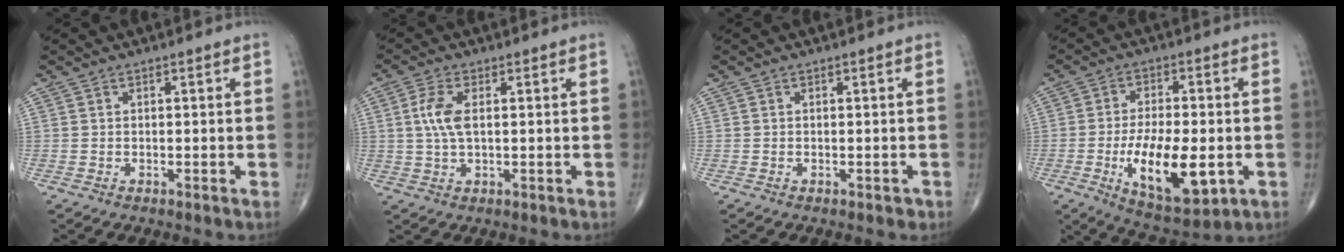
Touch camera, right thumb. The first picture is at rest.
{"total": 5.3, "force": [0.8, 2.4, 4.6], "torque": [-0.113, 0.004, 0.015]}
{"total": 0.7, "force": [-0.4, 0.5, 0.3], "torque": [0.003, 0.002, -0.005]}
{"total": 15.4, "force": [-3.9, 6.6, 13.4], "torque": [-0.209, 0.000, -0.051]}